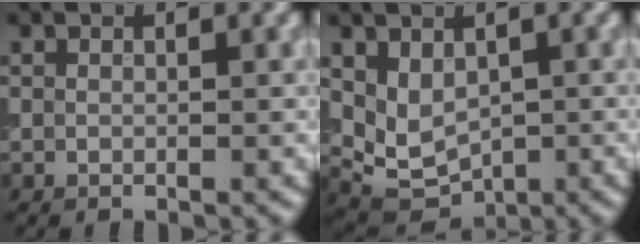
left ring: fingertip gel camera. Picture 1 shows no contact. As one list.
[{"total": 3.8, "force": [0.9, 2.7, 2.6], "torque": [-0.045, -0.013, 0.025]}]